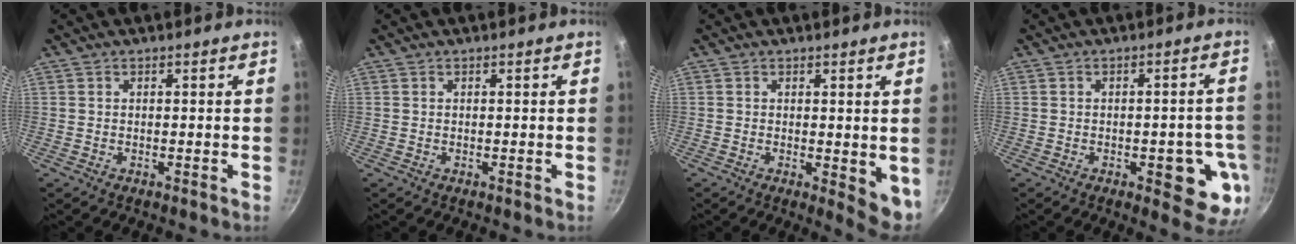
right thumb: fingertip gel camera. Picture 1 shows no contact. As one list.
[{"total": 0.0}, {"total": 5.4, "force": [0.1, 2.4, 4.8], "torque": [-0.056, -0.009, 0.005]}, {"total": 10.3, "force": [-2.9, 4.3, 8.8], "torque": [-0.067, 0.006, -0.034]}]